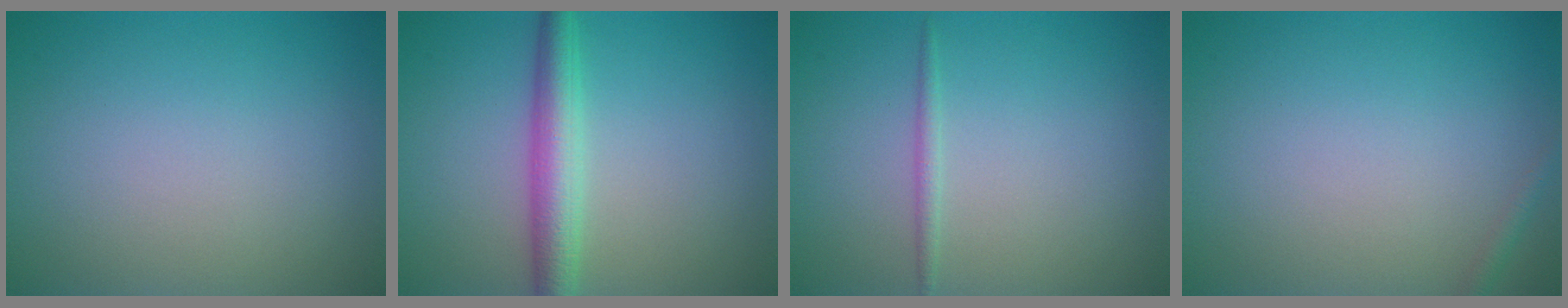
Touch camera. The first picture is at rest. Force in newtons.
{"total": 3.9, "press": 3.9, "slide": 0.1}
{"total": 0.9, "press": 0.9, "slide": 0.1}
{"total": 0.8, "press": 0.8, "slide": 0.1}